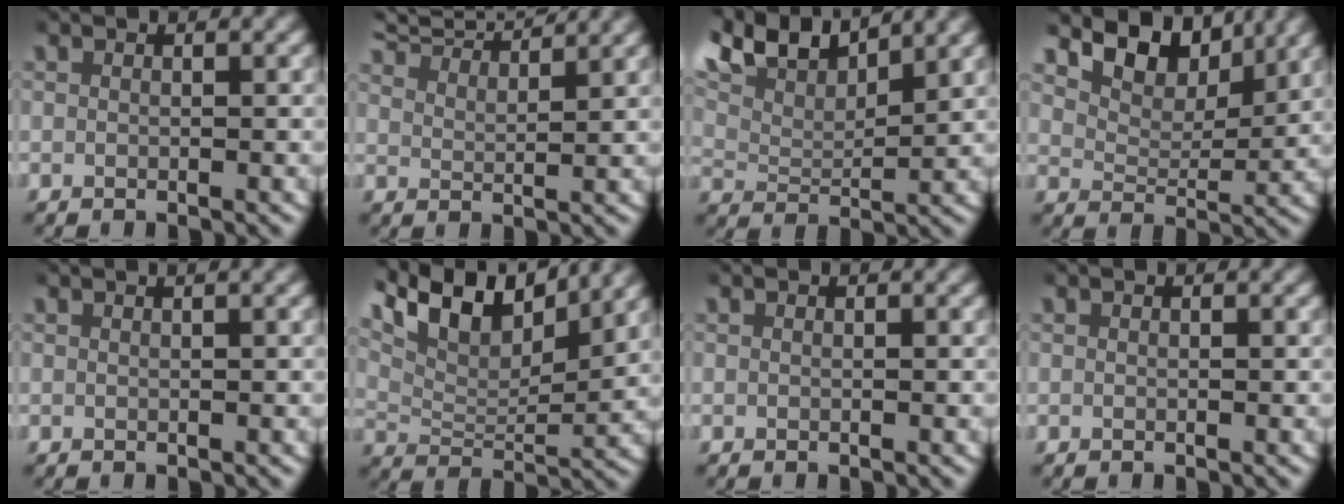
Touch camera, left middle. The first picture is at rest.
{"total": 7.4, "force": [6.7, 1.7, 2.7], "torque": [-0.049, 0.019, 0.104]}
{"total": 8.9, "force": [6.2, 4.0, 4.9], "torque": [-0.111, 0.015, 0.098]}
{"total": 7.5, "force": [5.5, 3.6, 3.6], "torque": [-0.075, 0.007, 0.088]}
{"total": 1.0, "force": [0.6, -0.1, 0.7], "torque": [-0.003, 0.008, 0.006]}
{"total": 10.2, "force": [6.4, 4.8, 6.2], "torque": [-0.121, 0.015, 0.103]}
{"total": 0.0}
{"total": 0.0}